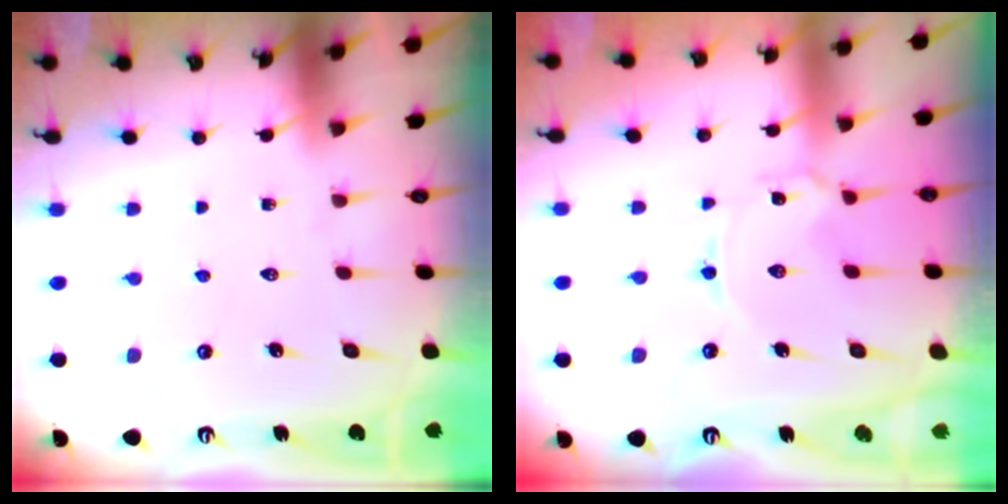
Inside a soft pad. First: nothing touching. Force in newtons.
{"total": 1.5, "press": 1.4, "slide": 0.2}